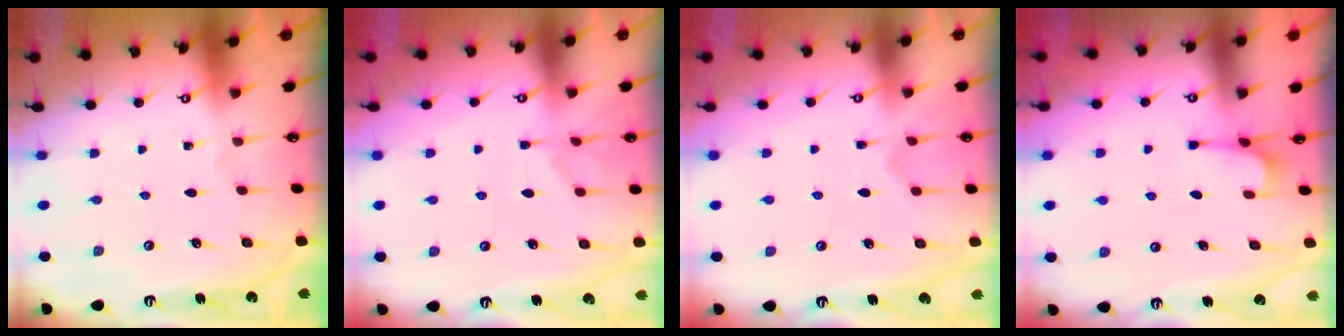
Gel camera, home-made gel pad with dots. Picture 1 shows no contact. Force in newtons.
{"total": 1.2, "press": 0.1, "slide": 1.2}
{"total": 2.9, "press": 2.6, "slide": 1.3}
{"total": 2.8, "press": 2.7, "slide": 0.8}